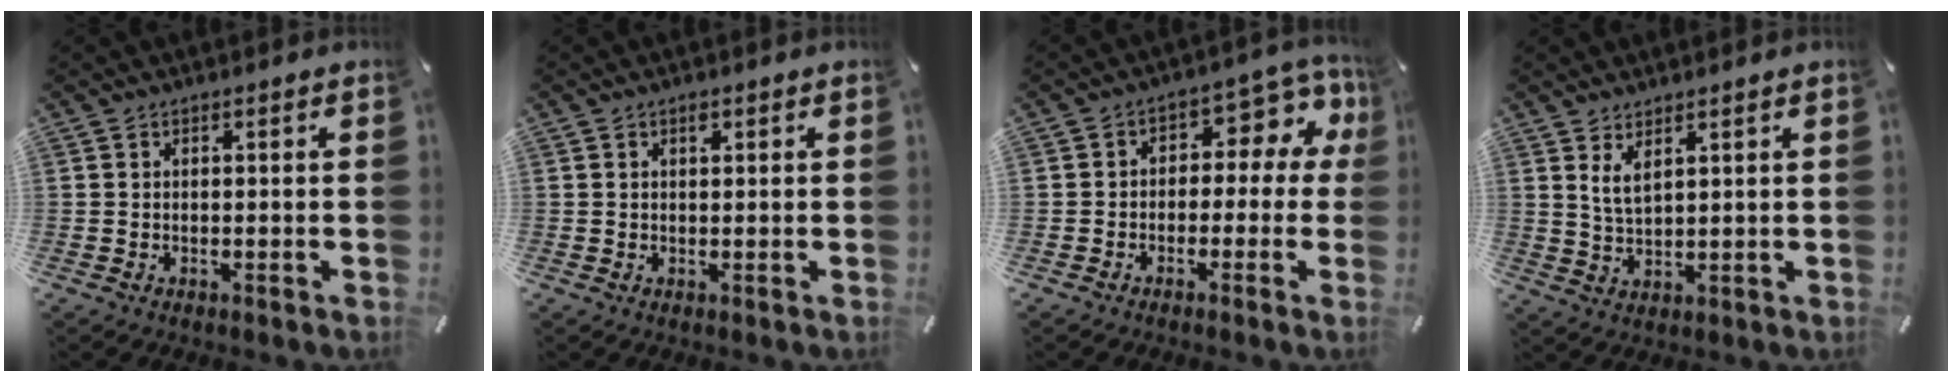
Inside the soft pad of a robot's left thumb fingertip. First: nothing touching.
{"total": 1.0, "force": [0.5, 0.5, 0.7], "torque": [-0.007, -0.001, 0.007]}
{"total": 8.2, "force": [1.1, 5.4, 6.1], "torque": [-0.073, -0.006, 0.014]}
{"total": 4.2, "force": [2.8, 1.4, 2.9], "torque": [-0.063, -0.006, 0.051]}